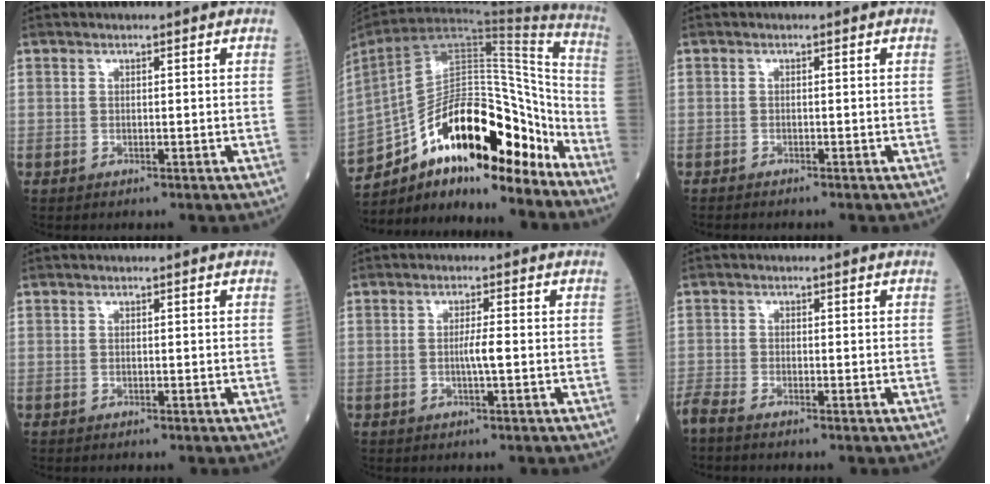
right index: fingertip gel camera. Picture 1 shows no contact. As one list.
[{"total": 25.6, "force": [-16.2, 9.3, 17.6], "torque": [-0.312, 0.027, -0.259]}, {"total": 1.3, "force": [-1.2, 0.2, 0.5], "torque": [-0.009, -0.002, -0.016]}, {"total": 0.0}, {"total": 2.2, "force": [-0.3, -0.4, 2.2], "torque": [-0.041, -0.002, -0.007]}, {"total": 3.2, "force": [-2.9, 0.1, 1.5], "torque": [-0.030, -0.008, -0.055]}]